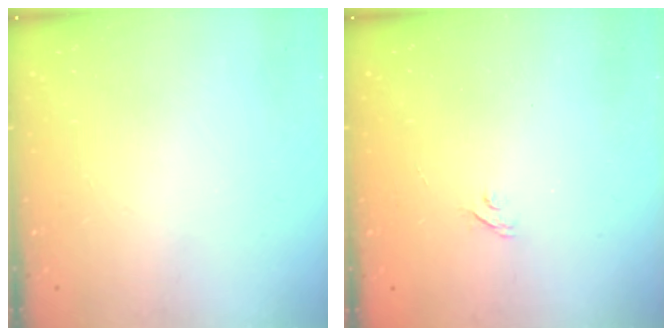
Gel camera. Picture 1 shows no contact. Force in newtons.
{"total": 2.2, "press": 1.9, "slide": 1.1}